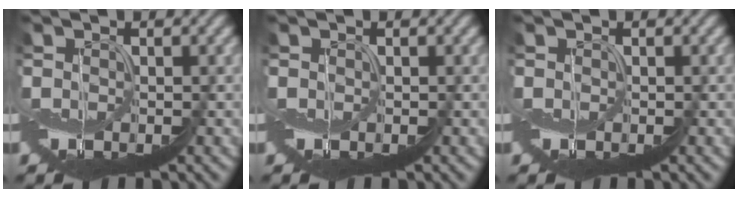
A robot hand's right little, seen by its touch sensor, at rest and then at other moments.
{"total": 0.0}
{"total": 0.0}